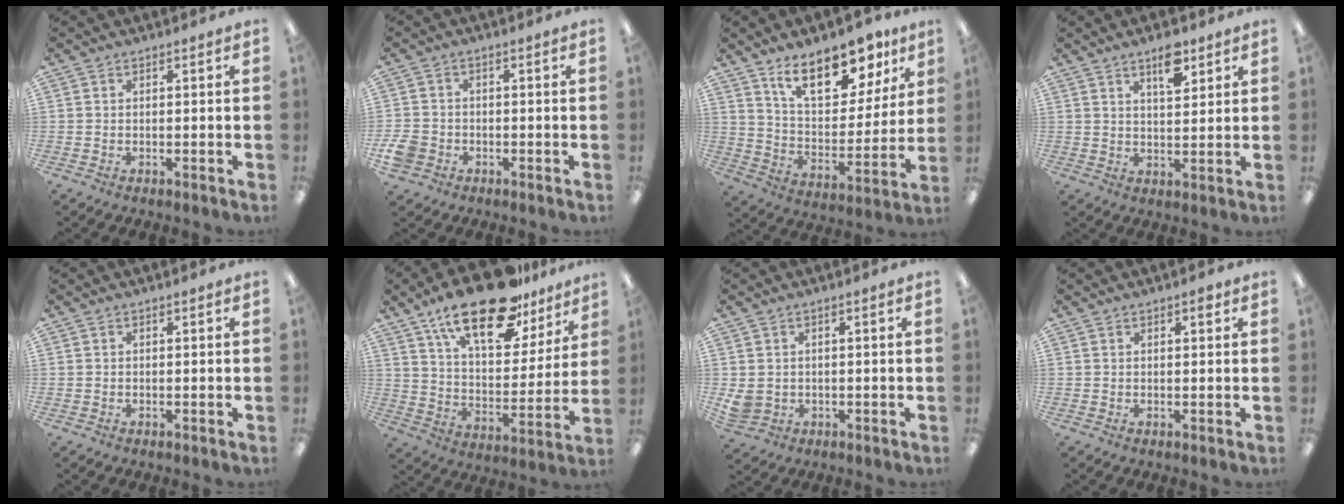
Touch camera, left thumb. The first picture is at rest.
{"total": 4.3, "force": [-1.9, 3.5, 1.6], "torque": [-0.037, 0.008, -0.036]}
{"total": 18.9, "force": [13.1, 8.6, 10.6], "torque": [-0.161, -0.072, 0.224]}
{"total": 7.5, "force": [4.9, 3.1, 4.7], "torque": [-0.065, -0.023, 0.081]}
{"total": 0.0}
{"total": 22.7, "force": [15.8, 8.9, 13.6], "torque": [-0.221, -0.094, 0.270]}
{"total": 3.1, "force": [0.5, 2.9, 1.1], "torque": [-0.023, 0.002, 0.012]}
{"total": 1.6, "force": [1.0, 0.6, 1.1], "torque": [-0.006, -0.005, 0.013]}